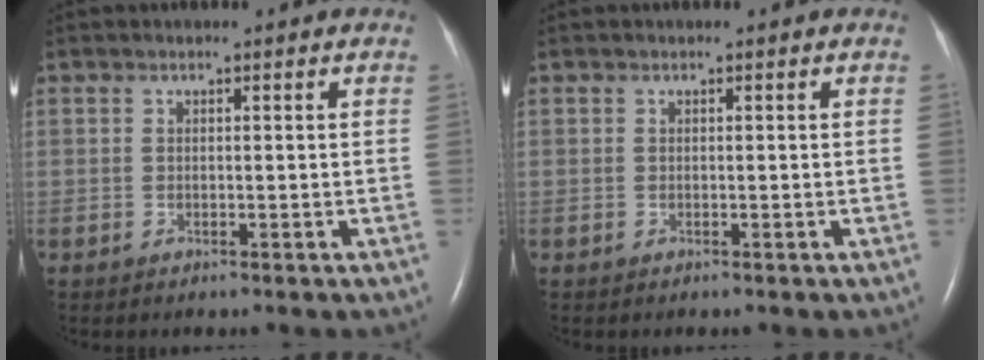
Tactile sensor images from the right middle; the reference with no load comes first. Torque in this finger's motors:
{"motor_torque": [0.12, -0.06, 0.04, -0.01]}